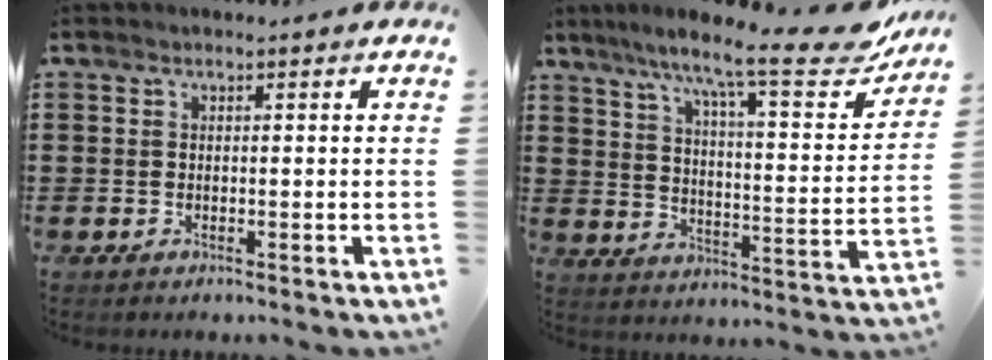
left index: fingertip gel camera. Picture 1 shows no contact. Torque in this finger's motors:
{"motor_torque": [0.36, -0.33, 0.56, 0.21]}